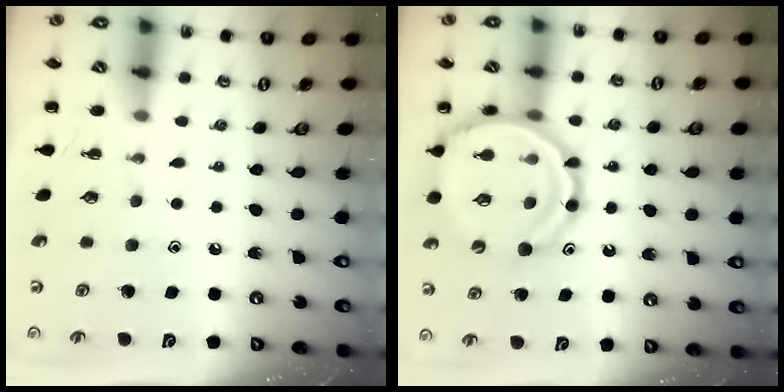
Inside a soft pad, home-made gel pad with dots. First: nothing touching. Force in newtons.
{"total": 17.0, "press": 16.6, "slide": 3.6}